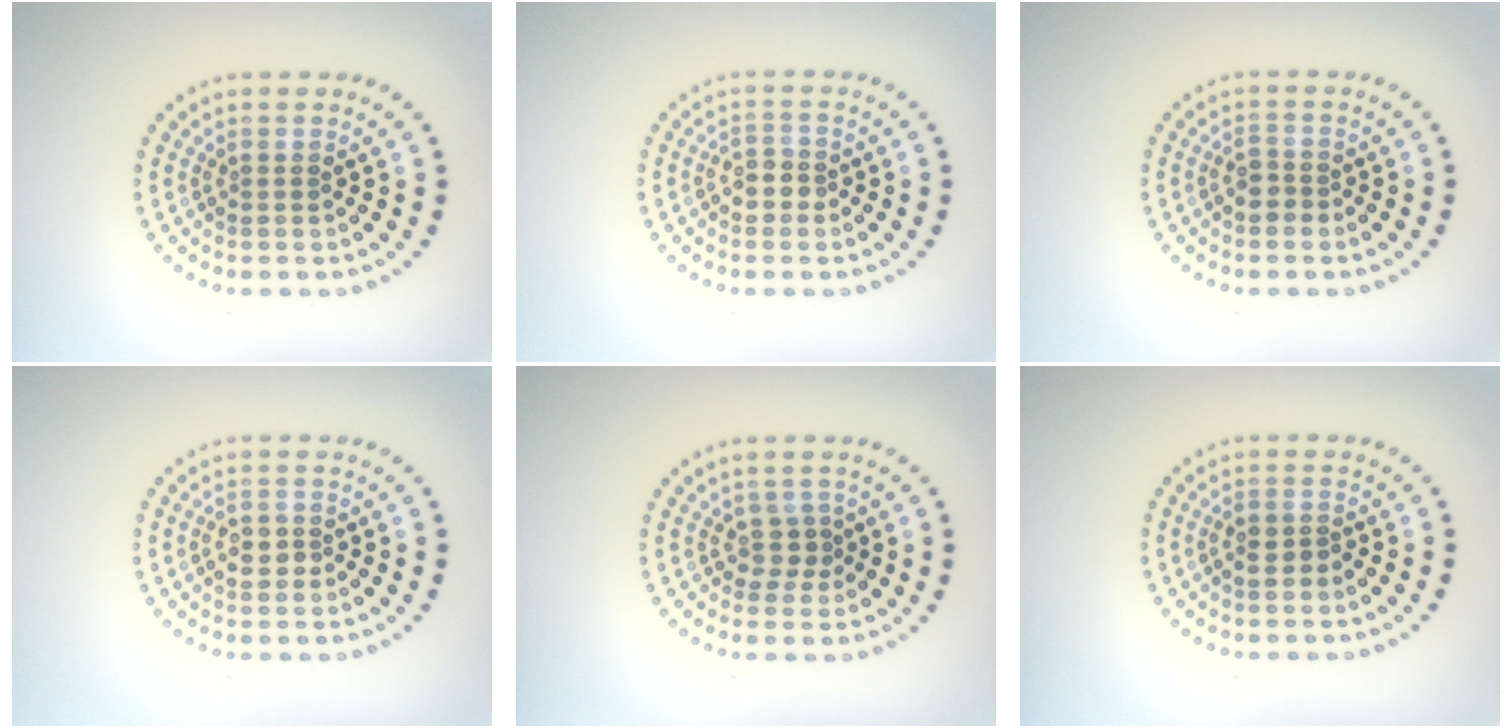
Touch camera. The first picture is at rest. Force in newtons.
{"total": 1.8, "press": 1.7, "slide": 0.6}
{"total": 1.3, "press": 1.2, "slide": 0.7}
{"total": 1.5, "press": 1.5, "slide": 0.3}
{"total": 1.6, "press": 1.1, "slide": 1.1}
{"total": 1.6, "press": 1.4, "slide": 0.6}